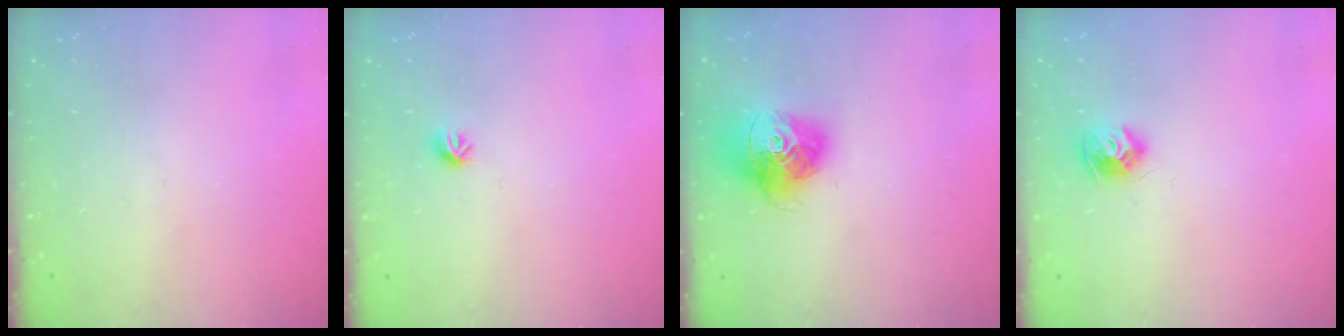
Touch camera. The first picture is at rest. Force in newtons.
{"total": 5.7, "press": 5.6, "slide": 0.8}
{"total": 15.7, "press": 15.7, "slide": 1.4}
{"total": 8.8, "press": 8.8, "slide": 0.4}